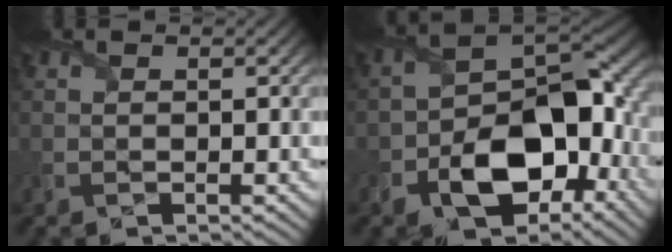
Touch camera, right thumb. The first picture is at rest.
{"total": 12.5, "force": [-4.8, 7.3, 9.0], "torque": [-0.149, -0.017, -0.085]}